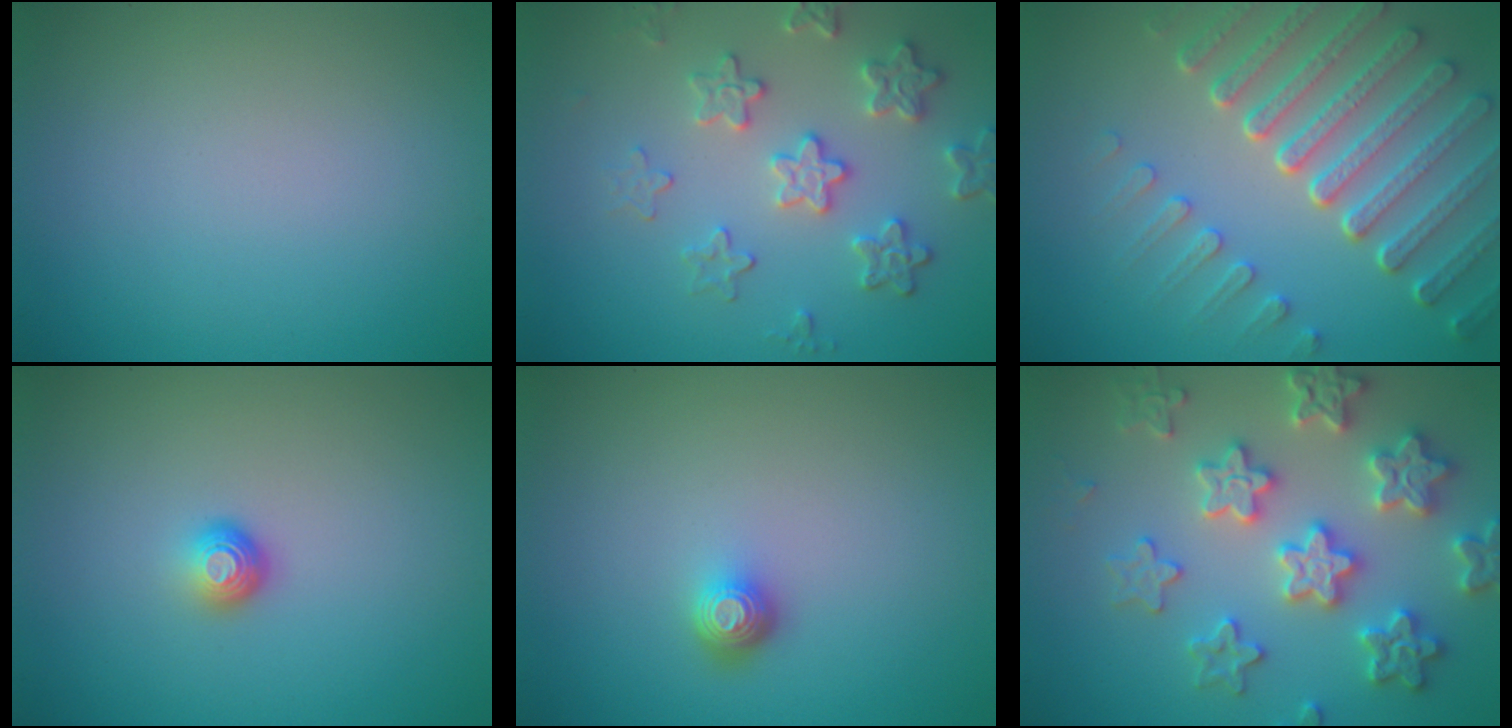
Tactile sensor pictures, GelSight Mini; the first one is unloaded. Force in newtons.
{"total": 4.2, "press": 3.7, "slide": 2.0}
{"total": 7.4, "press": 5.5, "slide": 4.9}
{"total": 1.4, "press": 1.1, "slide": 1.0}
{"total": 1.7, "press": 1.3, "slide": 1.1}
{"total": 6.1, "press": 6.0, "slide": 1.3}